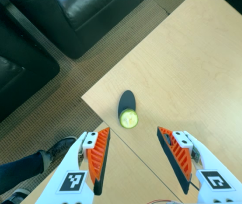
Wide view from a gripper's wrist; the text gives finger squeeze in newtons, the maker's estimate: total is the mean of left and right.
{"total": 0.0}